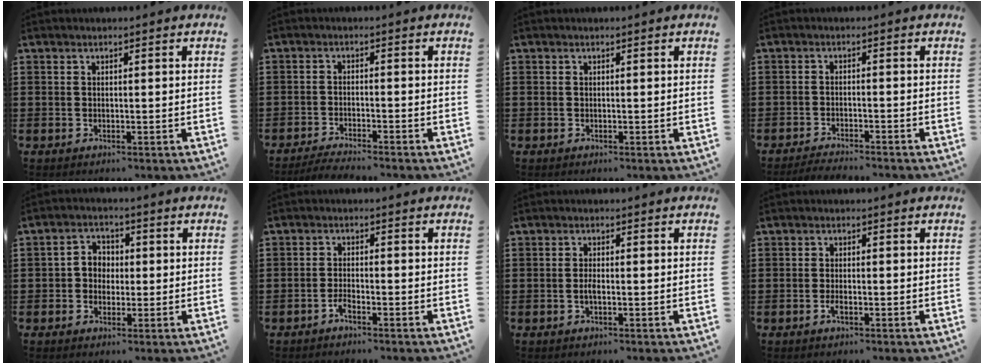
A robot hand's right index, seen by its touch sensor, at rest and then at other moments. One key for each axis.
{"total": 2.7, "fx": -2.6, "fy": -0.3, "fz": 0.4, "tx": -0.008, "ty": -0.002, "tz": -0.053}
{"total": 0.0}
{"total": 2.5, "fx": -2.5, "fy": -0.2, "fz": 0.1, "tx": -0.005, "ty": -0.002, "tz": -0.052}
{"total": 3.3, "fx": -0.7, "fy": 2.9, "fz": 1.4, "tx": -0.036, "ty": 0.012, "tz": -0.018}
{"total": 1.8, "fx": -1.6, "fy": 0.3, "fz": 0.8, "tx": -0.018, "ty": -0.001, "tz": -0.030}
{"total": 1.4, "fx": -0.5, "fy": 0.4, "fz": 1.3, "tx": -0.026, "ty": 0.000, "tz": -0.008}
{"total": 1.3, "fx": -0.8, "fy": 0.4, "fz": 1.0, "tx": -0.029, "ty": -0.008, "tz": -0.015}